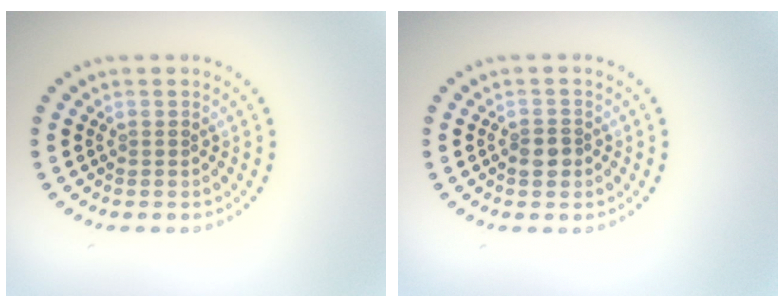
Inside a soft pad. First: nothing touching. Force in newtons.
{"total": 1.7, "press": 1.6, "slide": 0.6}